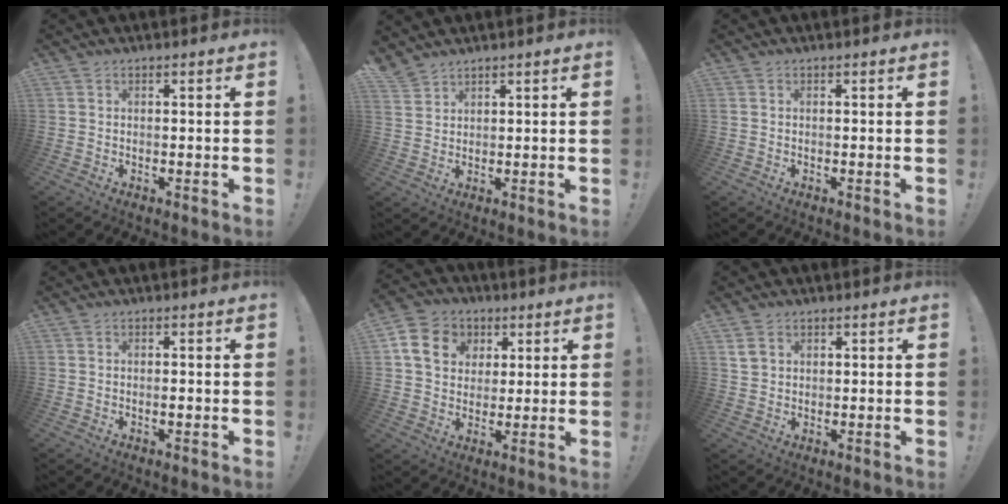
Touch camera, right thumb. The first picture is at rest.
{"total": 3.2, "force": [3.0, 1.0, 0.5], "torque": [-0.017, -0.019, 0.060]}
{"total": 0.0}
{"total": 0.8, "force": [-0.4, 0.2, 0.6], "torque": [-0.007, -0.001, -0.008]}
{"total": 12.1, "force": [4.0, 10.1, 5.4], "torque": [-0.083, -0.004, 0.084]}
{"total": 3.4, "force": [1.7, 2.6, 1.4], "torque": [-0.024, 0.001, 0.033]}